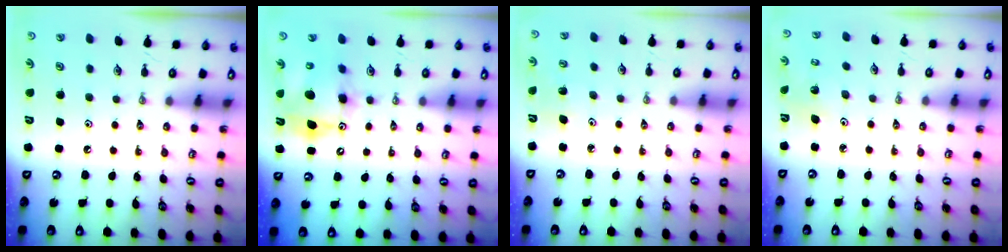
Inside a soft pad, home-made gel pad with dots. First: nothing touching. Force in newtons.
{"total": 12.7, "press": 12.5, "slide": 2.4}
{"total": 3.7, "press": 3.4, "slide": 1.4}
{"total": 2.2, "press": 2.2, "slide": 0.2}